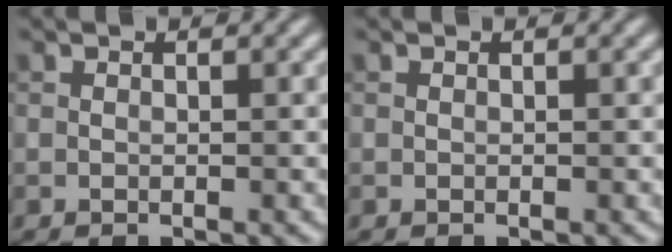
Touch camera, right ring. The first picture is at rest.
{"total": 0.0}